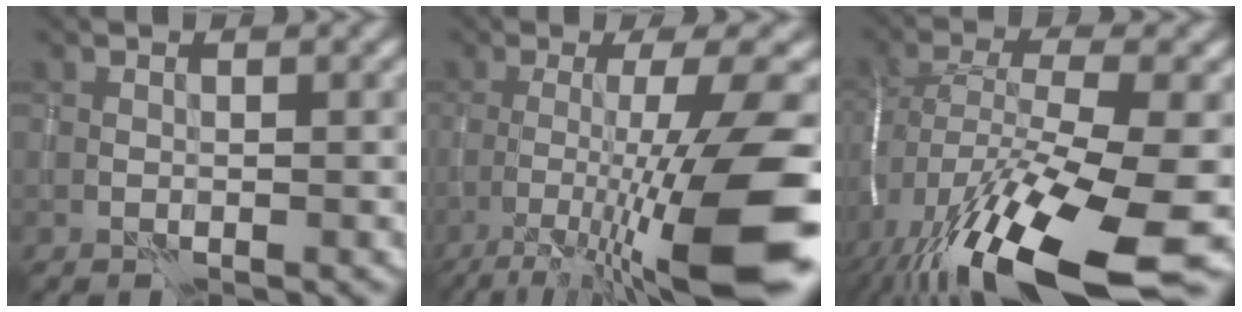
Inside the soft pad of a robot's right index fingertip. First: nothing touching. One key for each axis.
{"total": 13.1, "fx": -4.0, "fy": 2.1, "fz": 12.3, "tx": -0.175, "ty": -0.002, "tz": -0.058}
{"total": 17.7, "fx": -9.1, "fy": 5.1, "fz": 14.3, "tx": -0.285, "ty": -0.029, "tz": -0.151}